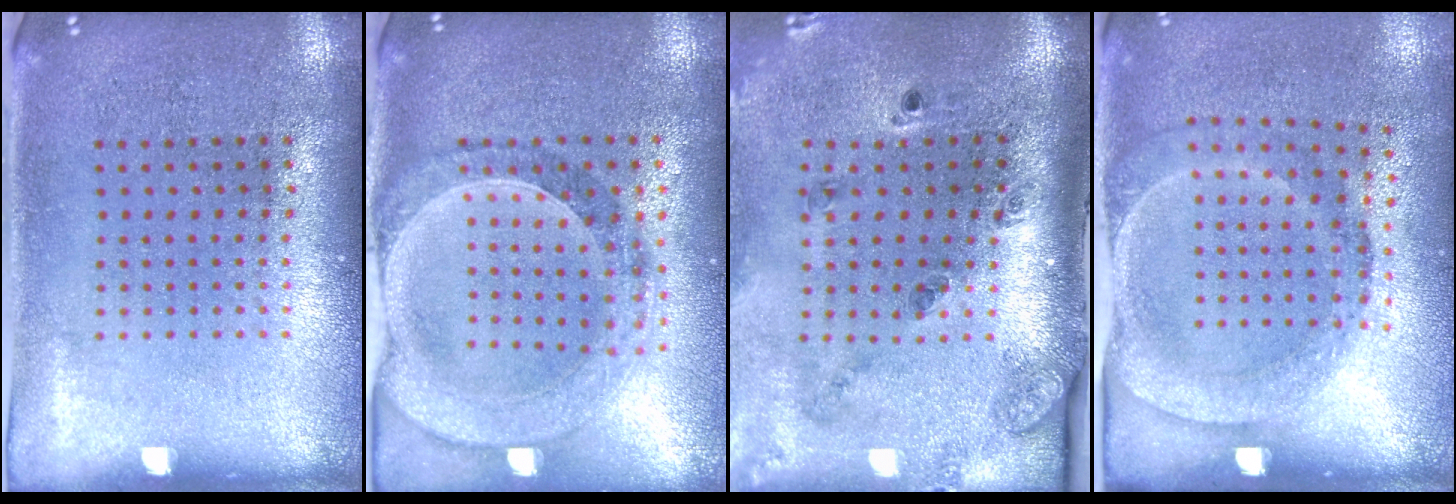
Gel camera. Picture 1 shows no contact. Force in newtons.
{"total": 1.4, "press": 1.4, "slide": 0.2}
{"total": 1.8, "press": 1.5, "slide": 1.0}
{"total": 1.8, "press": 1.2, "slide": 1.4}